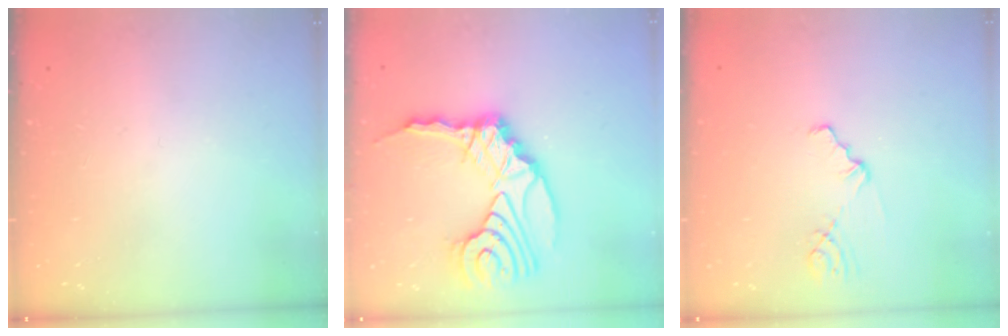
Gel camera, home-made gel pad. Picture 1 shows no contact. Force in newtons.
{"total": 20.4, "press": 20.2, "slide": 2.7}
{"total": 1.2, "press": 1.2, "slide": 0.2}